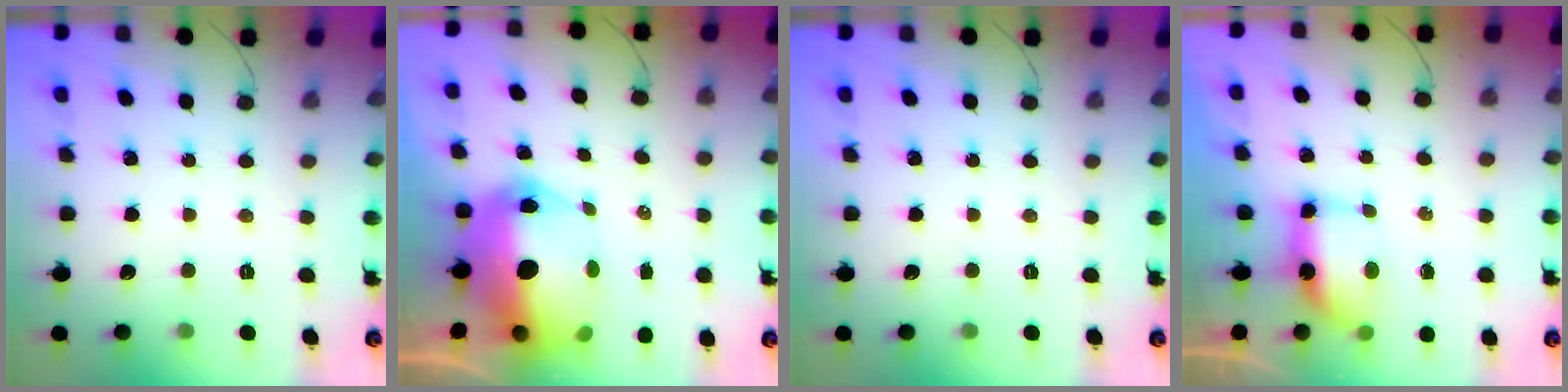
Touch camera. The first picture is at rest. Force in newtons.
{"total": 17.6, "press": 17.2, "slide": 4.0}
{"total": 0.0}
{"total": 7.3, "press": 7.3, "slide": 0.7}